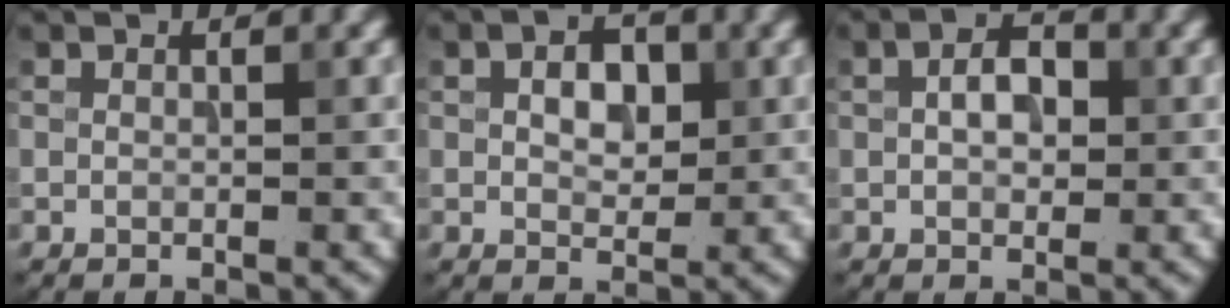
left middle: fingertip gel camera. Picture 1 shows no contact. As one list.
[{"total": 3.2, "force": [0.6, 2.1, 2.4], "torque": [-0.041, 0.002, 0.009]}, {"total": 3.1, "force": [0.3, 2.0, 2.4], "torque": [-0.042, 0.007, 0.001]}]